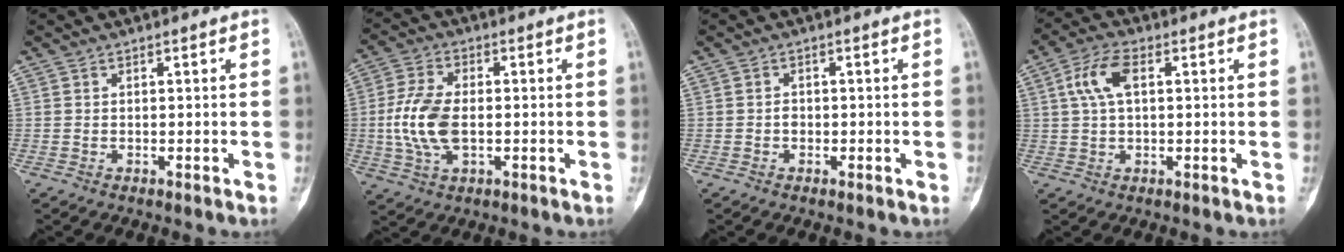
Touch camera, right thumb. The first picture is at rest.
{"total": 10.2, "force": [-1.0, 5.6, 8.6], "torque": [-0.183, 0.009, -0.020]}
{"total": 1.0, "force": [-0.3, 0.8, 0.5], "torque": [-0.003, 0.002, -0.007]}
{"total": 6.6, "force": [1.6, 3.3, 5.5], "torque": [-0.117, 0.014, 0.028]}